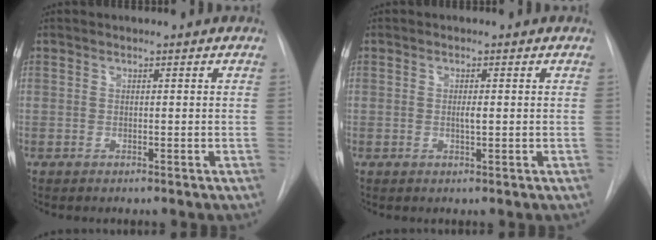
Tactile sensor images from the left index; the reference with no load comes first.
{"total": 1.3, "force": [0.0, 0.2, 1.3], "torque": [-0.023, 0.000, -0.001]}